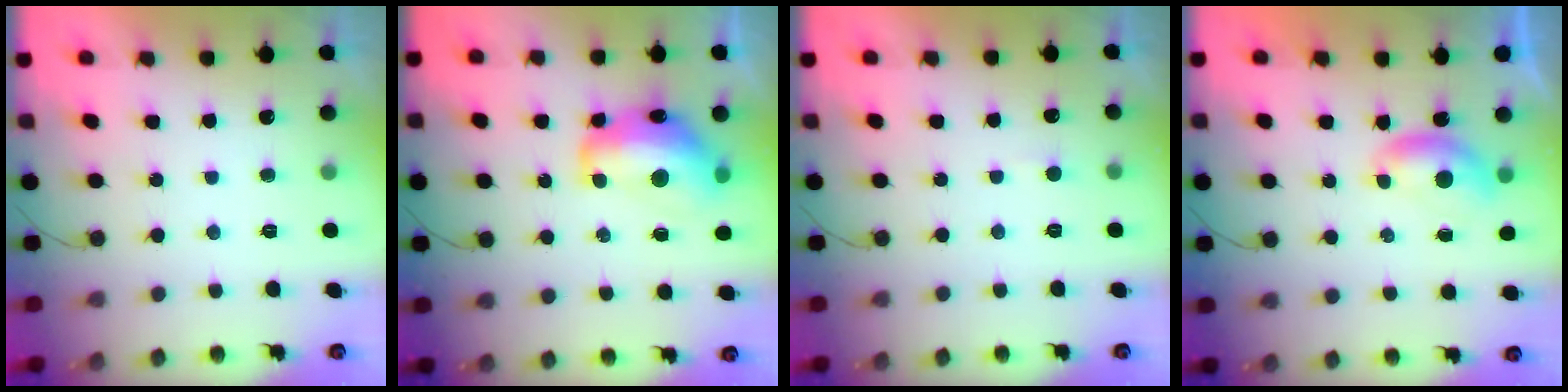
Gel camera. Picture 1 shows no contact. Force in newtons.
{"total": 14.1, "press": 14.0, "slide": 1.5}
{"total": 2.9, "press": 2.9, "slide": 0.3}
{"total": 5.2, "press": 5.2, "slide": 0.7}